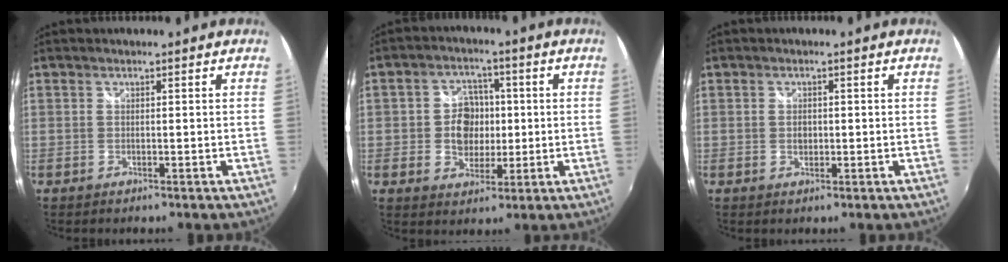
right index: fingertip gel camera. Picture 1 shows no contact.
{"total": 7.5, "force": [-0.3, 6.5, 3.8], "torque": [-0.076, 0.015, -0.002]}
{"total": 1.5, "force": [-0.1, 1.2, 0.8], "torque": [-0.013, 0.001, -0.003]}